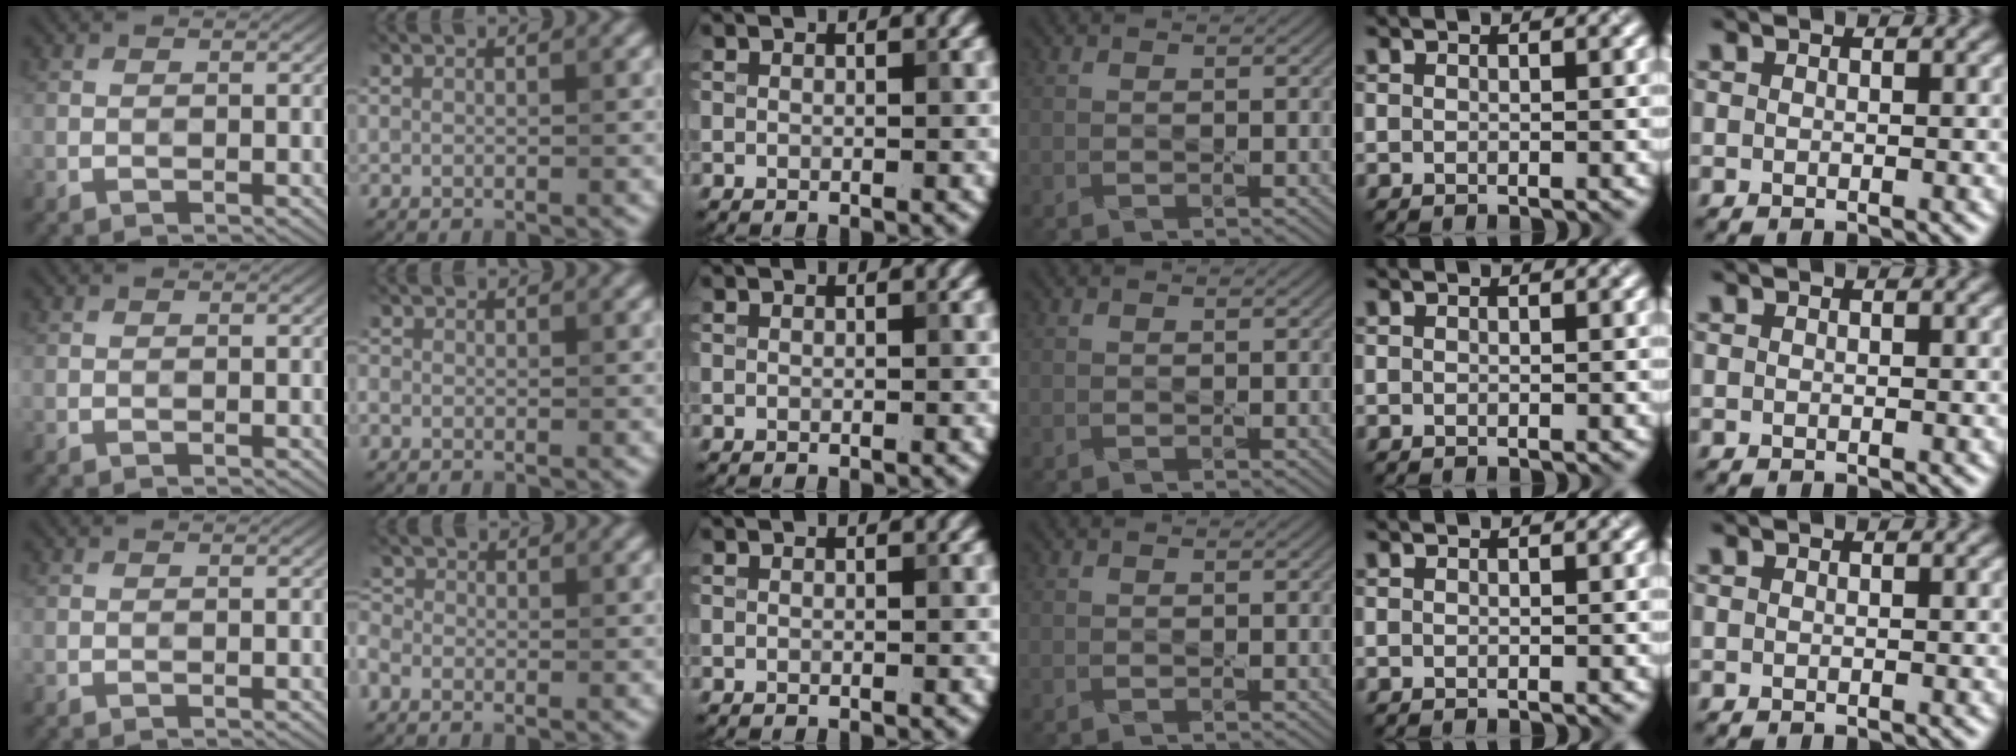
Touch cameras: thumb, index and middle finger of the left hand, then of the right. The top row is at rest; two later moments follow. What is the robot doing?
{"motion": "press", "object": "calculator"}